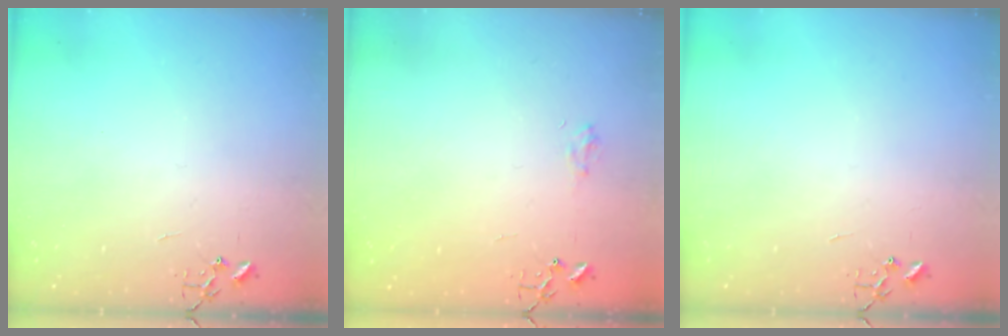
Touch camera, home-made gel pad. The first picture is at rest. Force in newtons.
{"total": 6.7, "press": 6.6, "slide": 0.7}
{"total": 0.0}